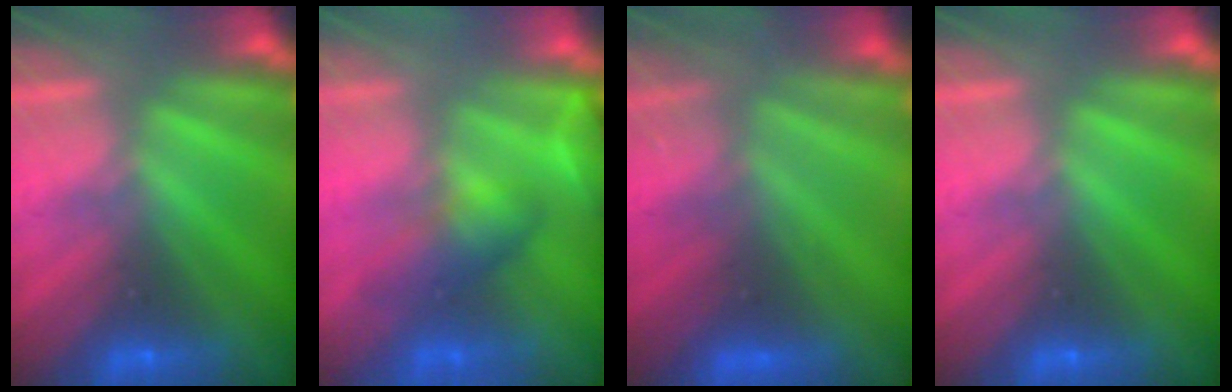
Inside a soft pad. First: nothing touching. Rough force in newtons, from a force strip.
{"total": 4.5}
{"total": 5.8}
{"total": 0.0}